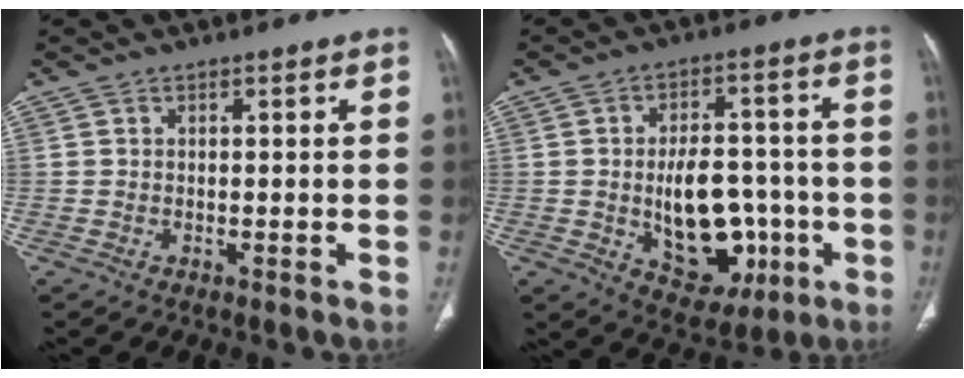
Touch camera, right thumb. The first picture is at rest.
{"total": 15.4, "force": [-3.0, 9.7, 11.6], "torque": [-0.135, 0.021, -0.025]}